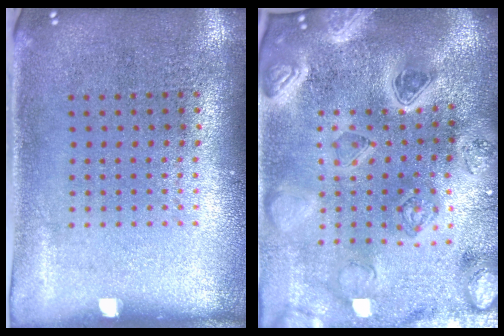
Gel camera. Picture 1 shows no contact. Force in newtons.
{"total": 5.0, "press": 4.2, "slide": 2.6}